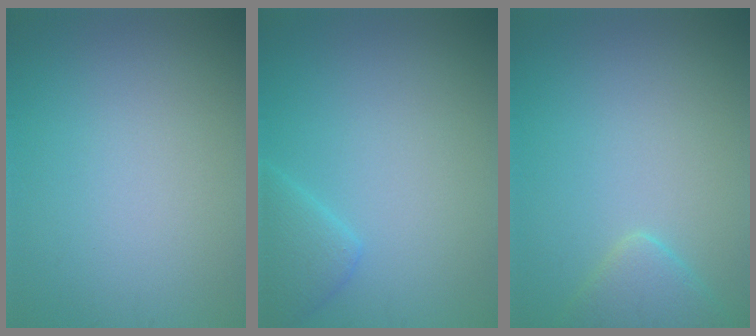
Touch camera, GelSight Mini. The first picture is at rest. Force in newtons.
{"total": 2.2, "press": 2.2, "slide": 0.1}
{"total": 2.5, "press": 2.5, "slide": 0.2}